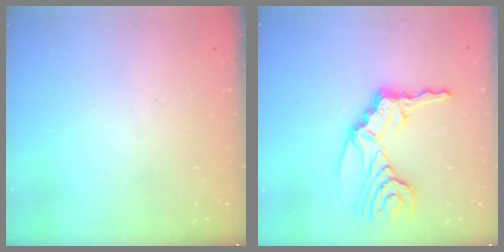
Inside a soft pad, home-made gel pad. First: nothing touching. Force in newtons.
{"total": 12.2, "press": 12.1, "slide": 1.4}